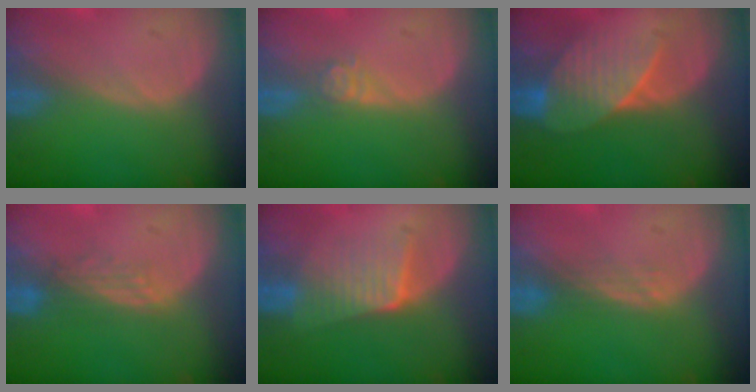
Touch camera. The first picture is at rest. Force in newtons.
{"total": 2.7, "press": 2.2, "slide": 1.5}
{"total": 7.3, "press": 6.9, "slide": 2.1}
{"total": 2.8, "press": 2.6, "slide": 1.2}
{"total": 6.8, "press": 5.9, "slide": 3.3}
{"total": 1.8, "press": 1.7, "slide": 0.2}